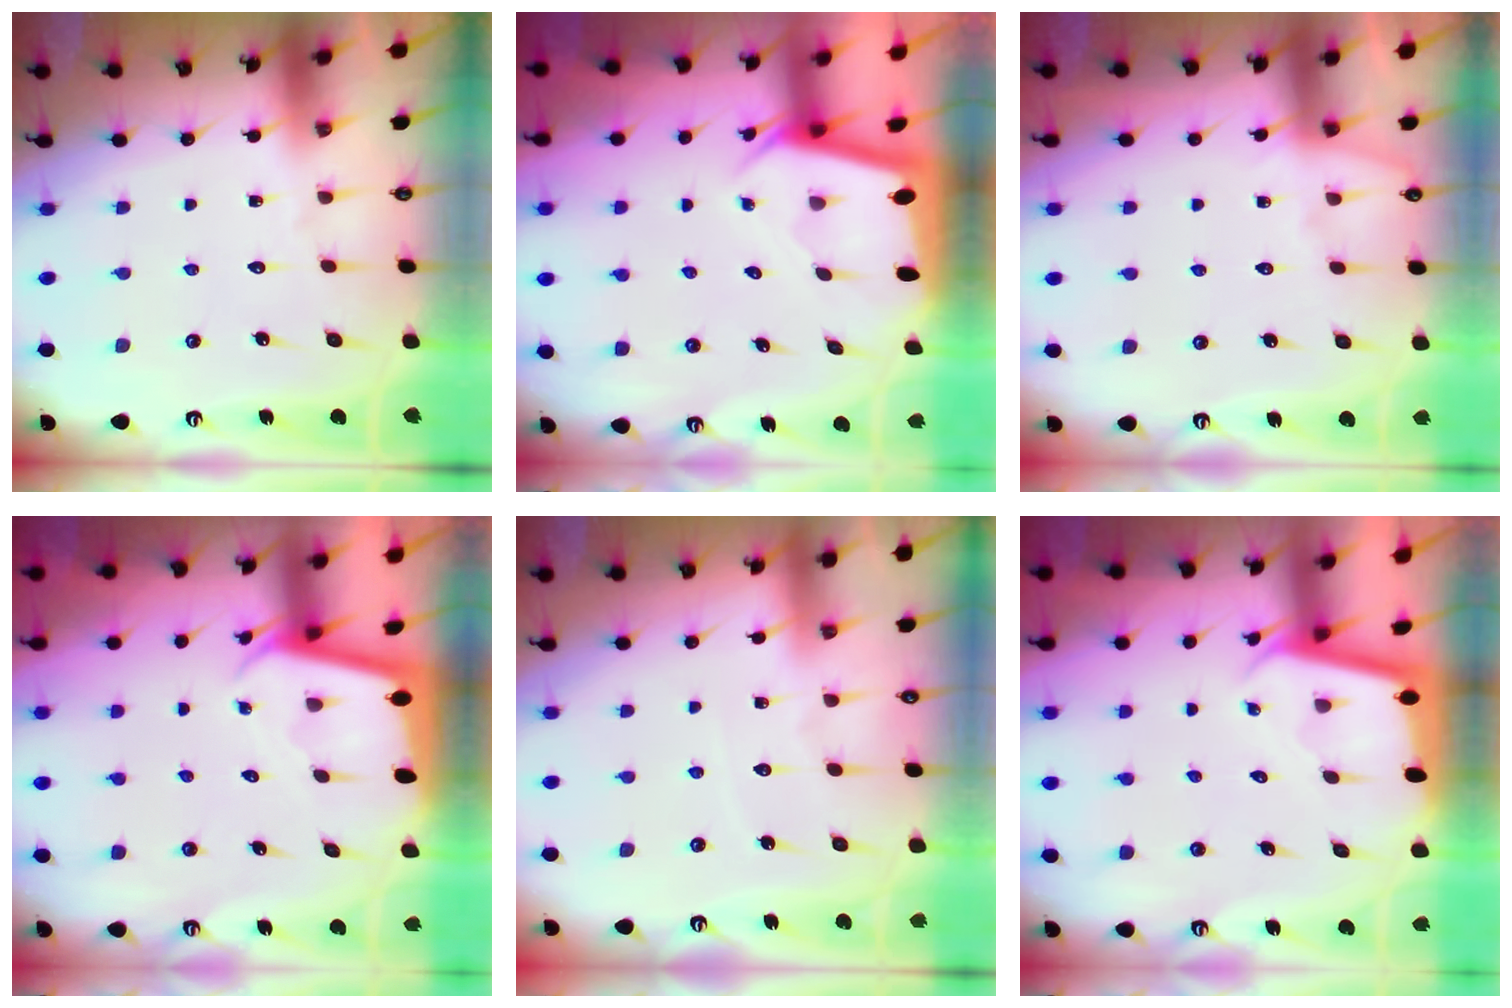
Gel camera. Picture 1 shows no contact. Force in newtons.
{"total": 2.4, "press": 2.4, "slide": 0.1}
{"total": 4.1, "press": 4.1, "slide": 0.6}
{"total": 2.1, "press": 2.1, "slide": 0.1}
{"total": 2.4, "press": 2.4, "slide": 0.4}
{"total": 1.9, "press": 1.9, "slide": 0.1}